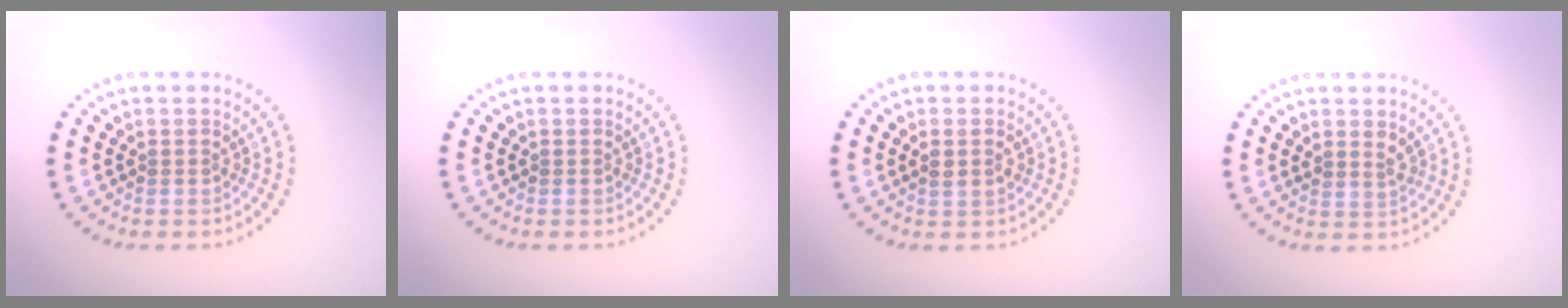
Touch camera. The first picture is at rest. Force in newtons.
{"total": 0.0}
{"total": 1.4, "press": 1.3, "slide": 0.5}
{"total": 1.3, "press": 1.1, "slide": 0.7}